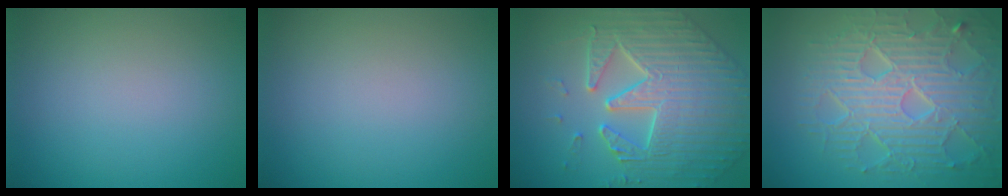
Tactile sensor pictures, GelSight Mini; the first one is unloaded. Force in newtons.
{"total": 0.0}
{"total": 6.8, "press": 5.9, "slide": 3.4}
{"total": 9.2, "press": 6.5, "slide": 6.5}